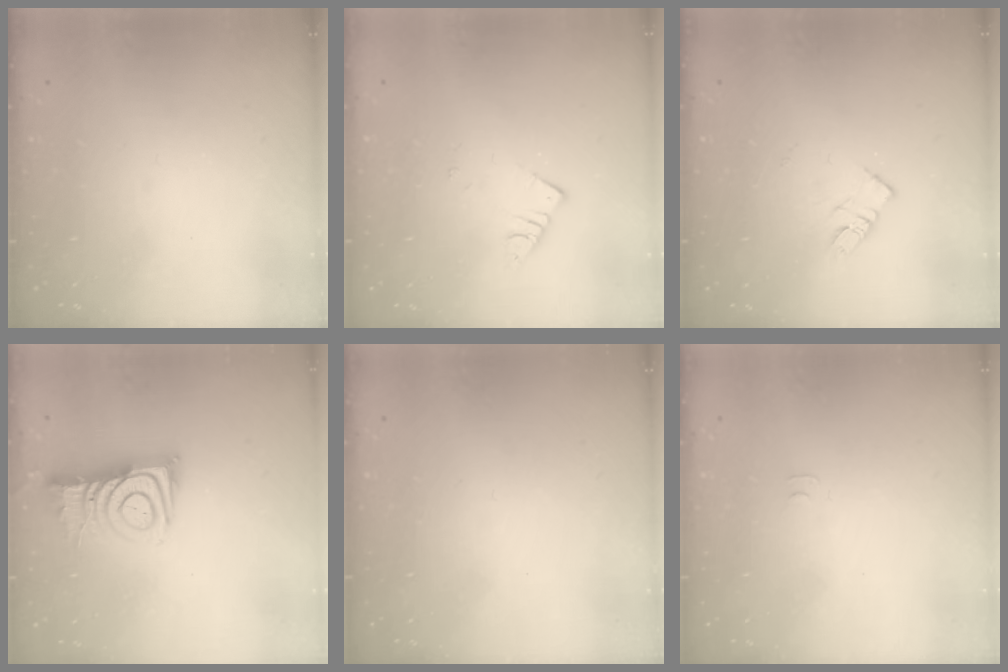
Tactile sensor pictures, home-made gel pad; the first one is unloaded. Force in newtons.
{"total": 2.5, "press": 2.5, "slide": 0.3}
{"total": 5.5, "press": 5.4, "slide": 0.5}
{"total": 11.8, "press": 11.8, "slide": 1.1}
{"total": 1.8, "press": 1.8, "slide": 0.2}
{"total": 3.7, "press": 3.7, "slide": 0.4}